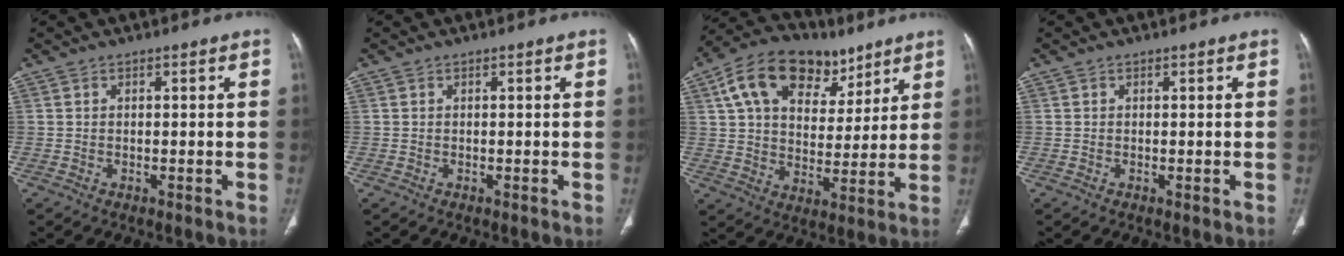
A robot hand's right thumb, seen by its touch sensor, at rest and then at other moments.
{"total": 0.0}
{"total": 19.0, "force": [9.9, 12.1, 10.8], "torque": [-0.149, -0.007, 0.164]}
{"total": 0.0}